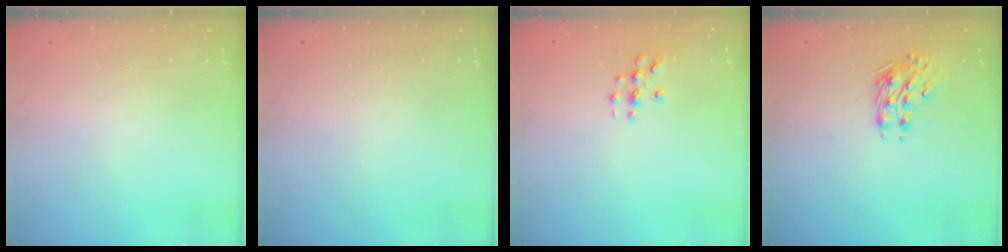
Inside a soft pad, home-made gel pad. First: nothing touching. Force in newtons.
{"total": 0.0}
{"total": 3.9, "press": 3.8, "slide": 0.5}
{"total": 9.4, "press": 9.4, "slide": 0.9}